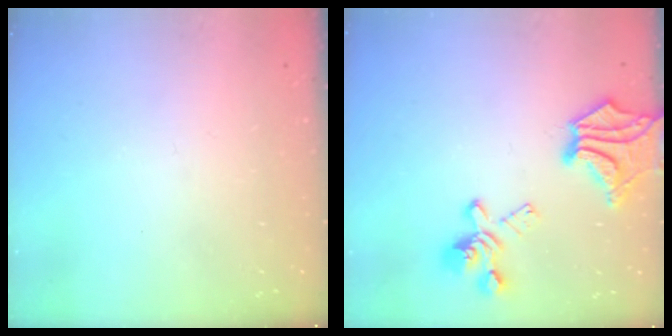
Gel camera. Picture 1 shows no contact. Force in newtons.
{"total": 9.4, "press": 8.9, "slide": 3.1}